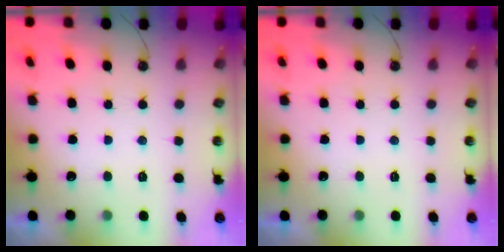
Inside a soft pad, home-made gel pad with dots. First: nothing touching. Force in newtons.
{"total": 0.0}